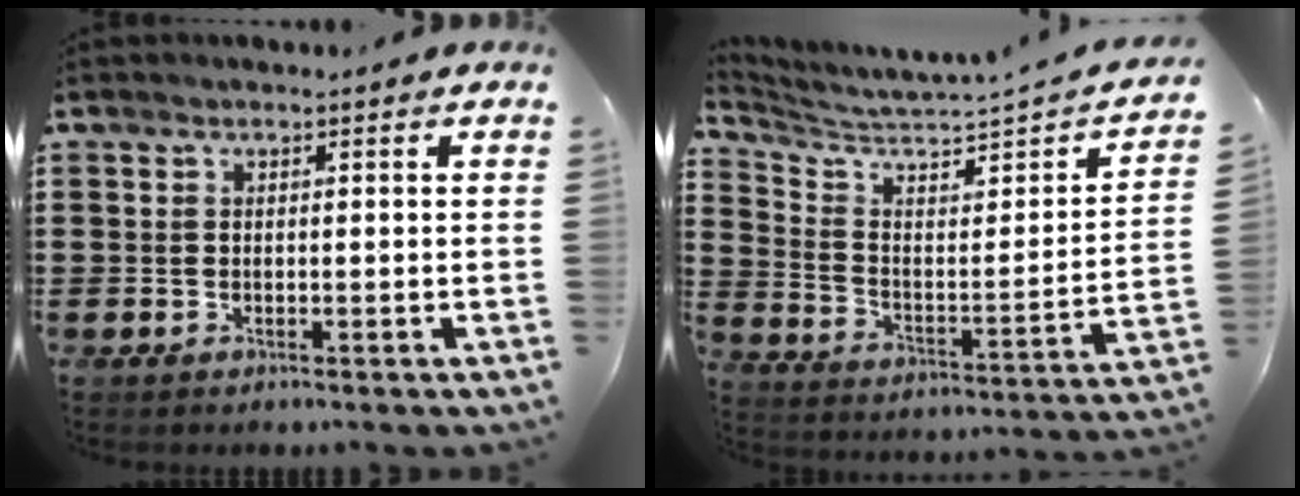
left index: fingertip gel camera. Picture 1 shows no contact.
{"total": 3.3, "force": [2.8, -0.2, 1.7], "torque": [-0.053, -0.040, 0.039]}